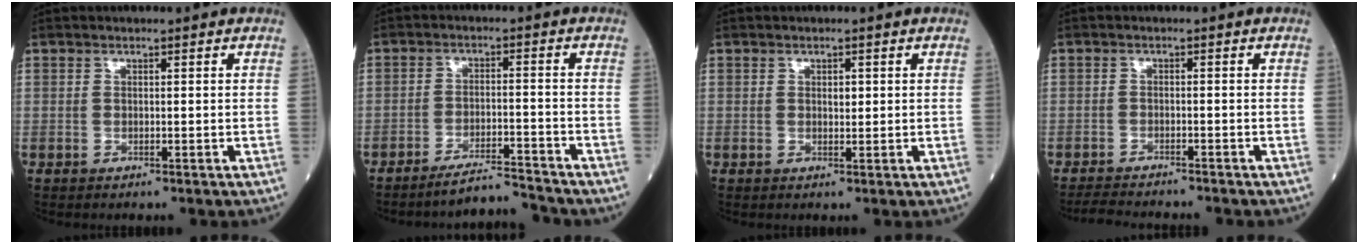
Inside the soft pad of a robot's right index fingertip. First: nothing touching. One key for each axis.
{"total": 5.3, "fx": -5.2, "fy": -0.3, "fz": 0.9, "tx": -0.014, "ty": -0.006, "tz": -0.090}
{"total": 1.1, "fx": 0.3, "fy": 0.6, "fz": 0.9, "tx": -0.011, "ty": -0.001, "tz": 0.005}
{"total": 5.8, "fx": -5.5, "fy": 0.6, "fz": 1.6, "tx": -0.023, "ty": -0.017, "tz": -0.090}